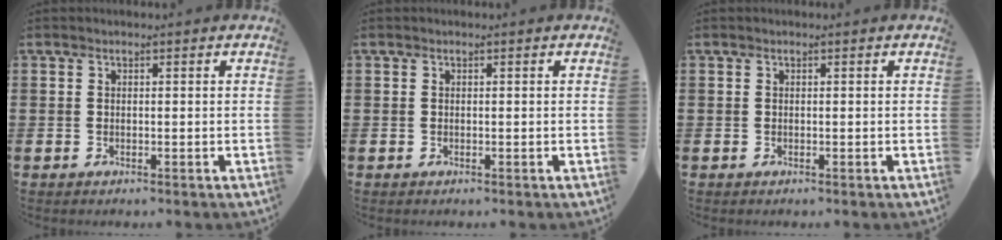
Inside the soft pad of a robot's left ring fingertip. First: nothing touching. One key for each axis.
{"total": 0.0}
{"total": 0.0}